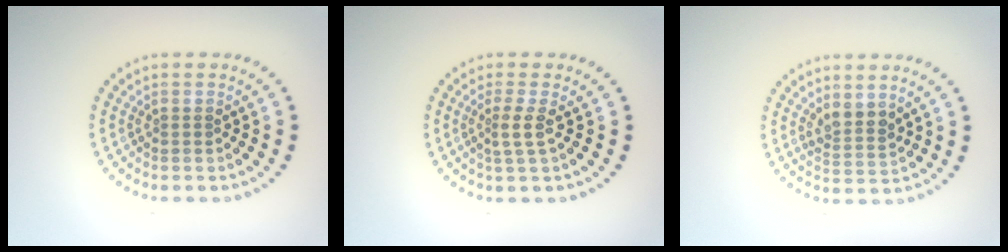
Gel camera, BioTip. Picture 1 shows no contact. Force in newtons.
{"total": 1.7, "press": 1.1, "slide": 1.3}
{"total": 2.1, "press": 1.8, "slide": 1.1}